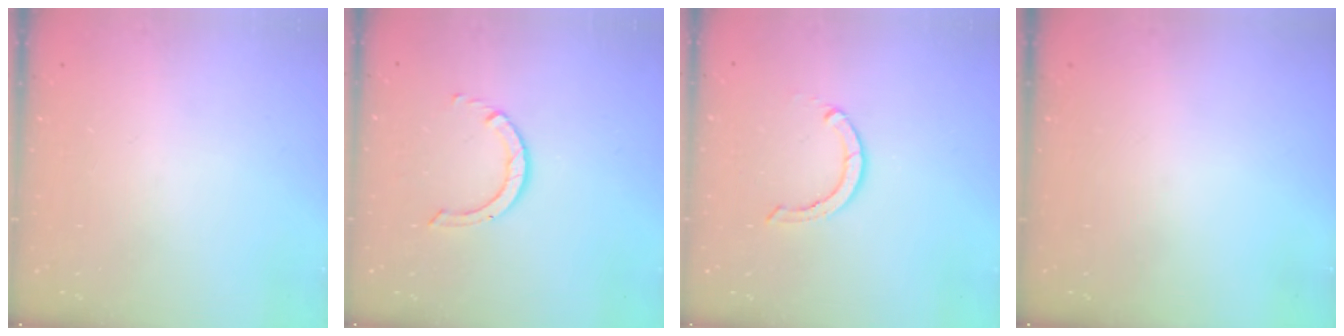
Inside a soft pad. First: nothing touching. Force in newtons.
{"total": 2.9, "press": 2.9, "slide": 0.2}
{"total": 2.9, "press": 2.9, "slide": 0.1}
{"total": 0.0}